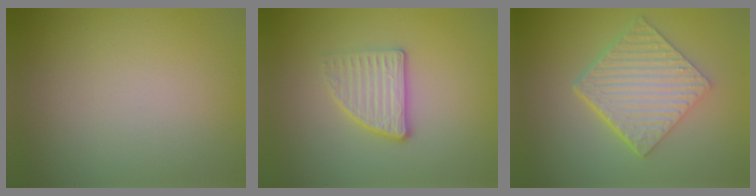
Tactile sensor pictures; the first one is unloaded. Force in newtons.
{"total": 2.8, "press": 2.5, "slide": 1.2}
{"total": 6.4, "press": 4.5, "slide": 4.7}